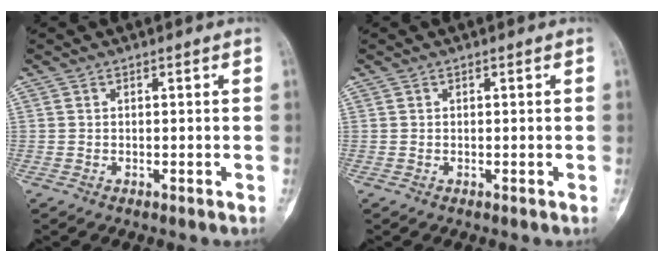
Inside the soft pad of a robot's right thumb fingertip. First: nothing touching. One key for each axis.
{"total": 0.0}